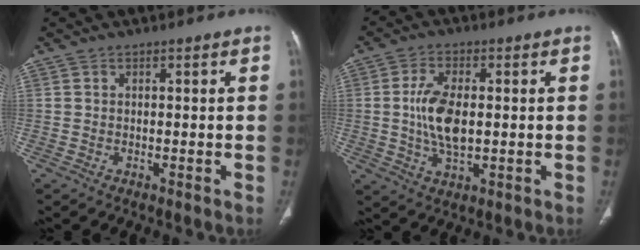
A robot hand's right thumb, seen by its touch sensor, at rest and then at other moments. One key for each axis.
{"total": 8.6, "fx": 0.2, "fy": 4.4, "fz": 7.4, "tx": -0.151, "ty": -0.003, "tz": 0.007}